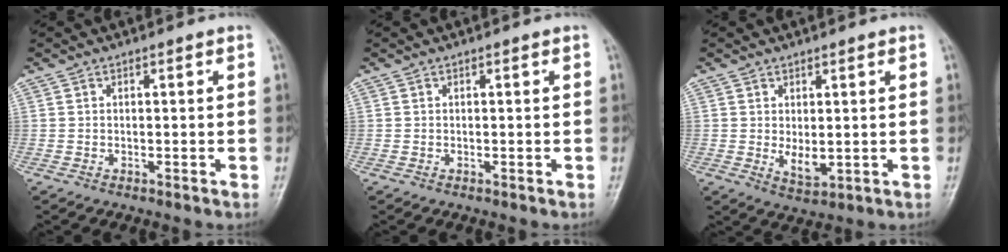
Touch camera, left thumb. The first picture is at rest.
{"total": 0.0}
{"total": 4.0, "force": [0.4, 1.9, 3.5], "torque": [-0.052, -0.013, 0.016]}